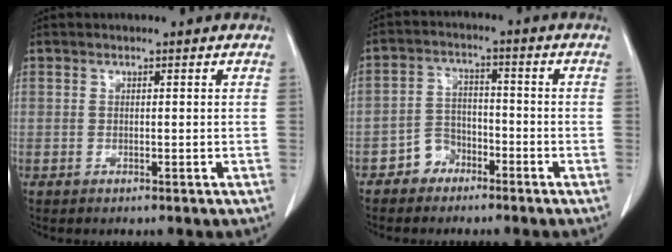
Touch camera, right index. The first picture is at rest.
{"total": 4.5, "force": [-2.9, 3.3, 1.0], "torque": [-0.013, 0.015, -0.055]}